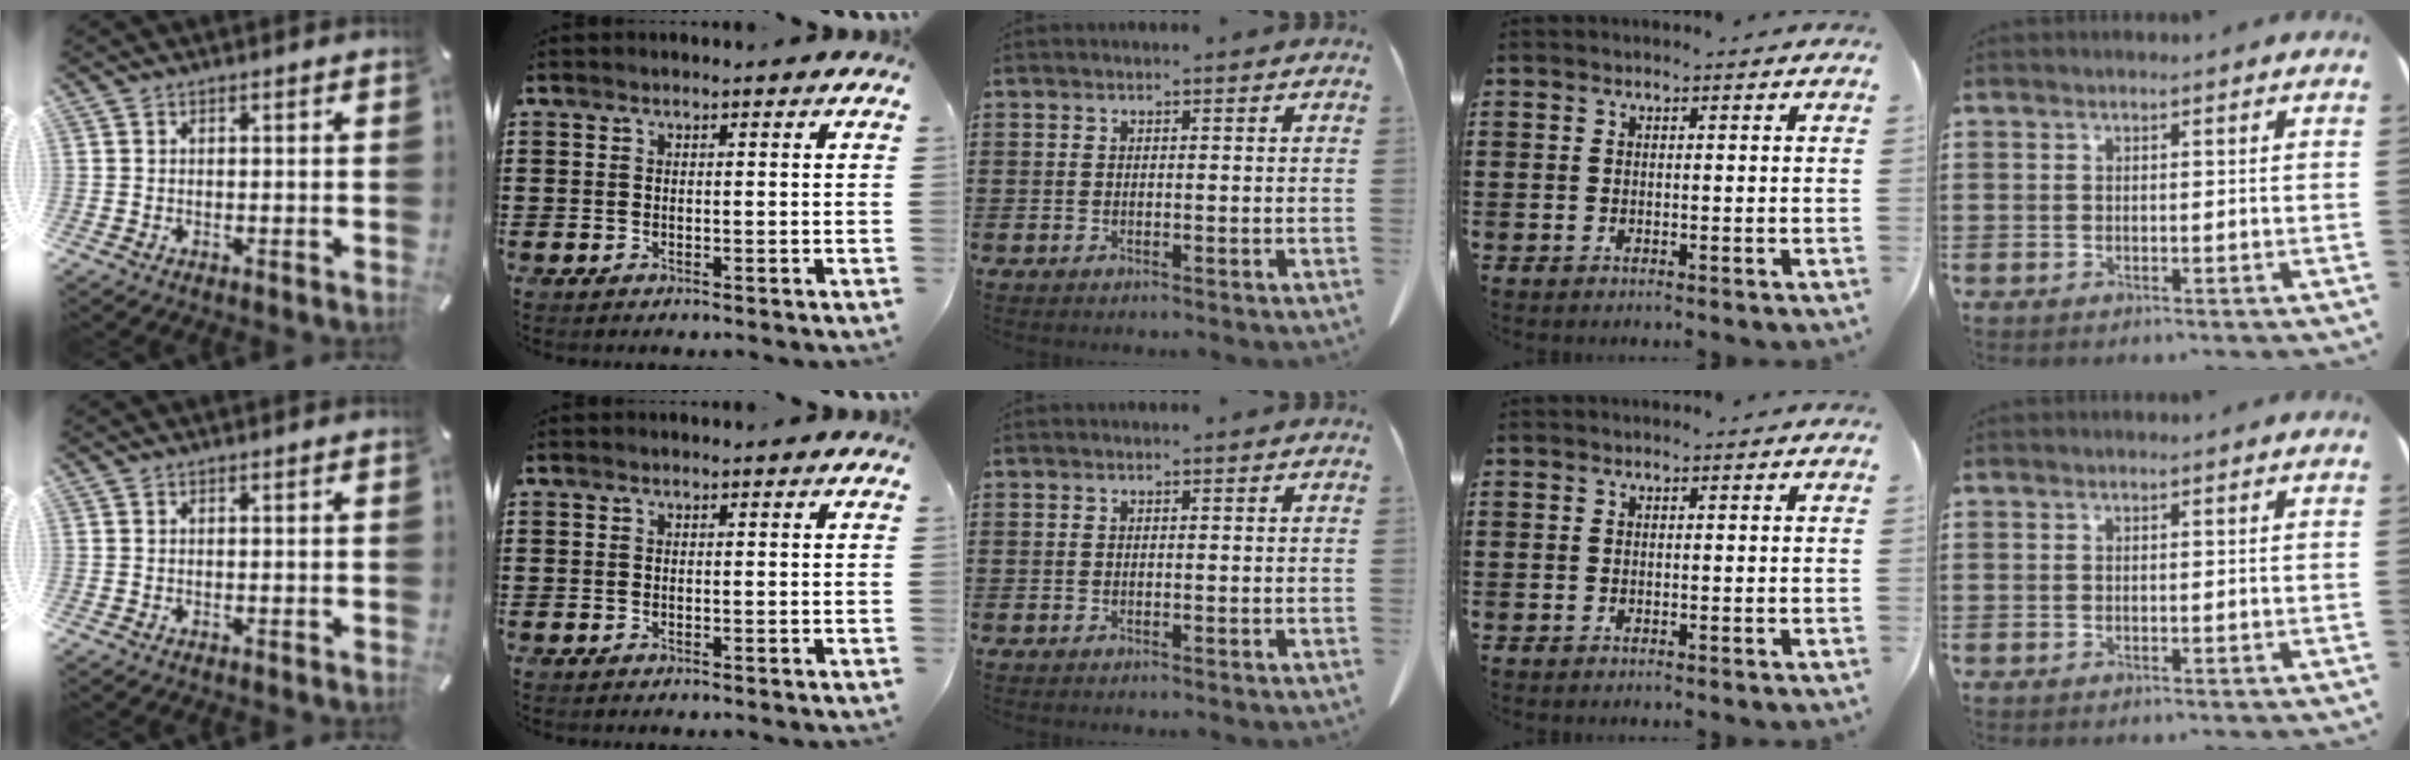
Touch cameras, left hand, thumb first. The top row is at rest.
{}